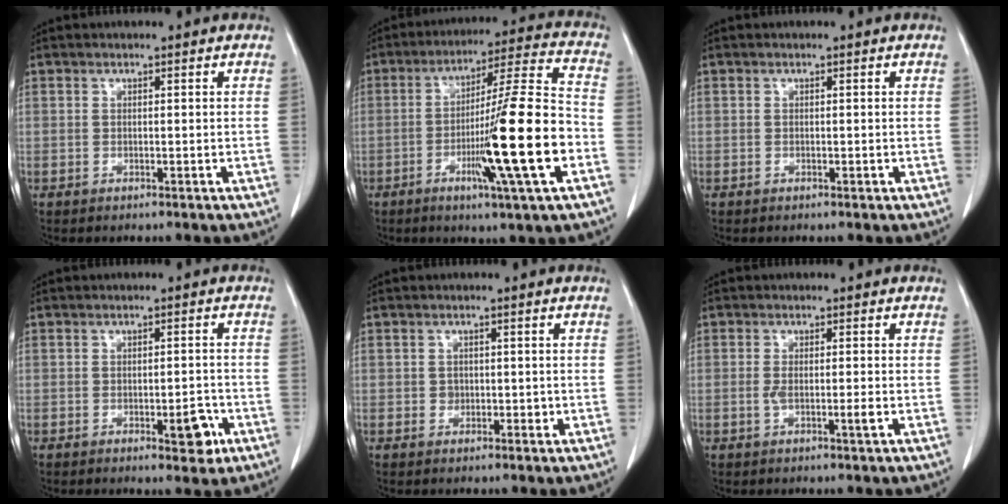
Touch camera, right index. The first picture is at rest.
{"total": 17.5, "force": [-5.1, -0.6, 16.7], "torque": [-0.272, -0.007, -0.088]}
{"total": 0.0}
{"total": 4.2, "force": [-1.8, 1.4, 3.5], "torque": [-0.043, 0.000, -0.019]}
{"total": 1.7, "force": [-0.1, 1.5, 0.9], "torque": [-0.015, 0.002, 0.002]}
{"total": 2.6, "force": [-0.6, 0.2, 2.5], "torque": [-0.050, -0.004, -0.011]}